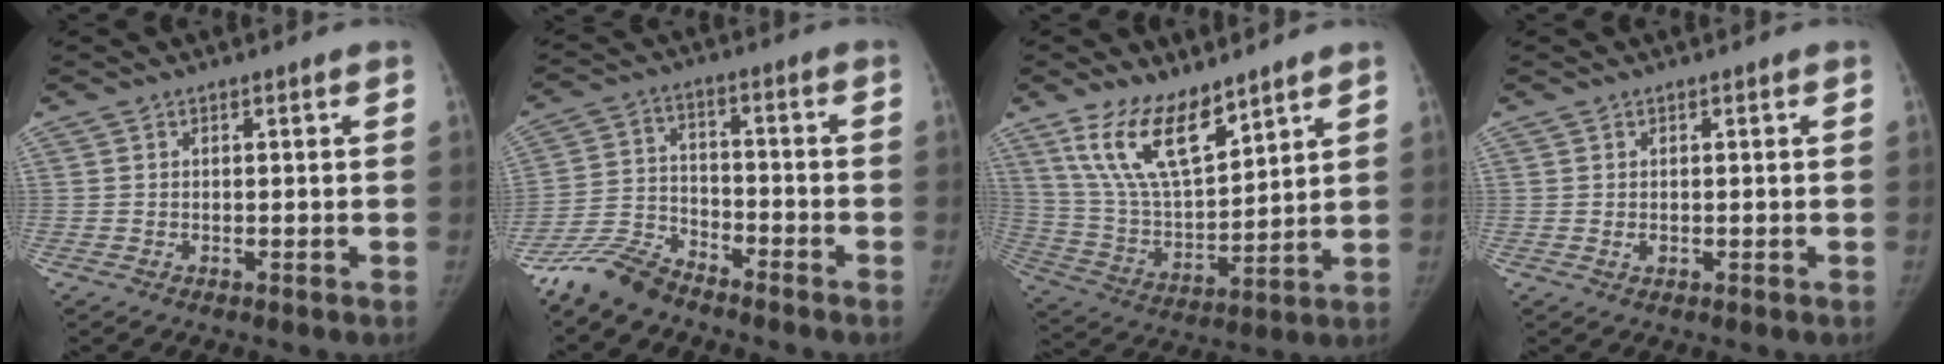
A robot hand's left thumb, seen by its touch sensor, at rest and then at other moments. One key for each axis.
{"total": 8.8, "fx": -7.9, "fy": 3.1, "fz": 2.3, "tx": -0.043, "ty": 0.039, "tz": -0.162}
{"total": 15.0, "fx": 10.0, "fy": 5.8, "fz": 9.4, "tx": -0.148, "ty": -0.054, "tz": 0.207}
{"total": 0.8, "fx": -0.2, "fy": 0.6, "fz": 0.4, "tx": -0.004, "ty": 0.000, "tz": -0.001}